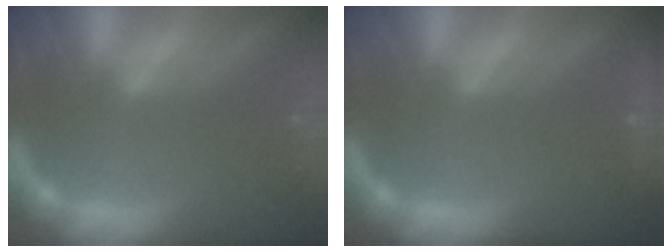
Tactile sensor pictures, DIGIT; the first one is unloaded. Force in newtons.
{"total": 1.9}